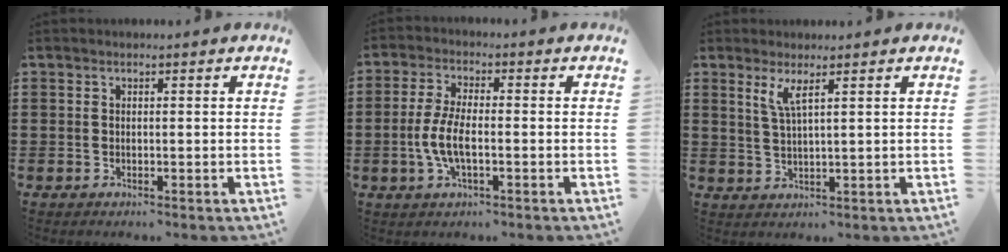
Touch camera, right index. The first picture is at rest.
{"total": 5.7, "force": [-1.4, 2.0, 5.2], "torque": [-0.125, -0.008, -0.034]}
{"total": 3.1, "force": [1.8, 0.3, 2.5], "torque": [-0.056, 0.000, 0.030]}